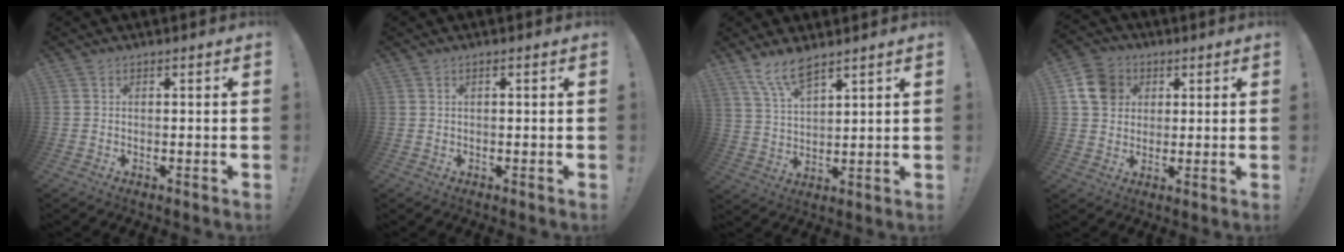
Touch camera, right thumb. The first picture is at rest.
{"total": 0.5, "force": [0.1, 0.1, 0.5], "torque": [-0.014, 0.003, 0.001]}
{"total": 7.9, "force": [6.5, 2.1, 4.0], "torque": [-0.091, -0.029, 0.124]}
{"total": 10.6, "force": [3.3, 9.2, 4.2], "torque": [-0.051, -0.006, 0.069]}